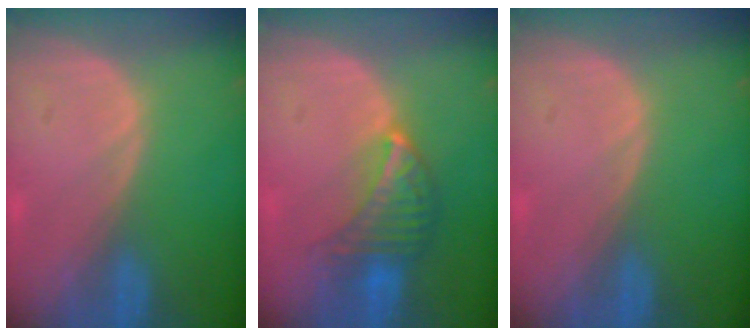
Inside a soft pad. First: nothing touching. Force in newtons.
{"total": 6.7, "press": 6.1, "slide": 2.8}
{"total": 0.0}